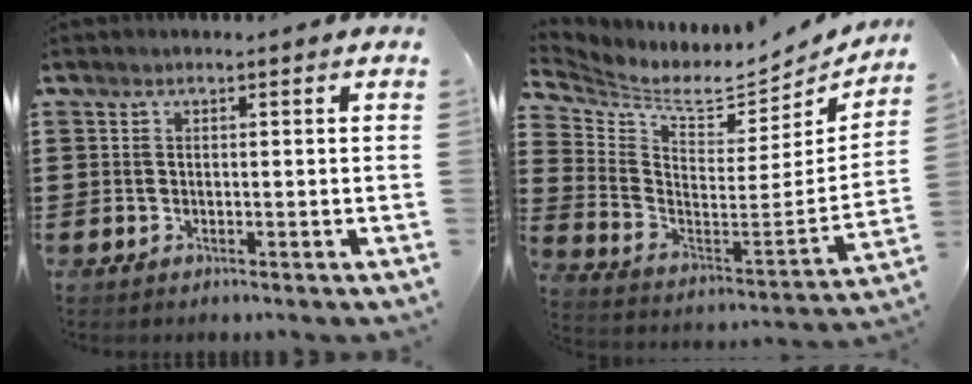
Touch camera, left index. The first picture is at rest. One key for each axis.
{"total": 5.6, "fx": 4.4, "fy": 2.2, "fz": 2.7, "tx": -0.072, "ty": -0.053, "tz": 0.067}